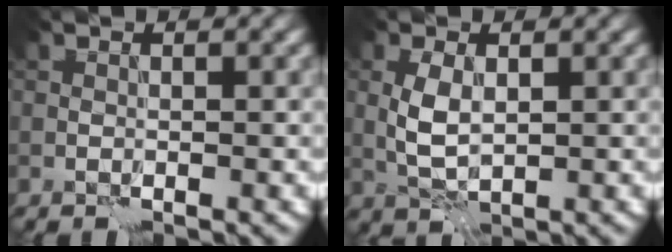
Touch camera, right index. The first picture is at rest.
{"total": 2.5, "force": [0.5, 1.3, 2.1], "torque": [-0.050, -0.001, 0.013]}